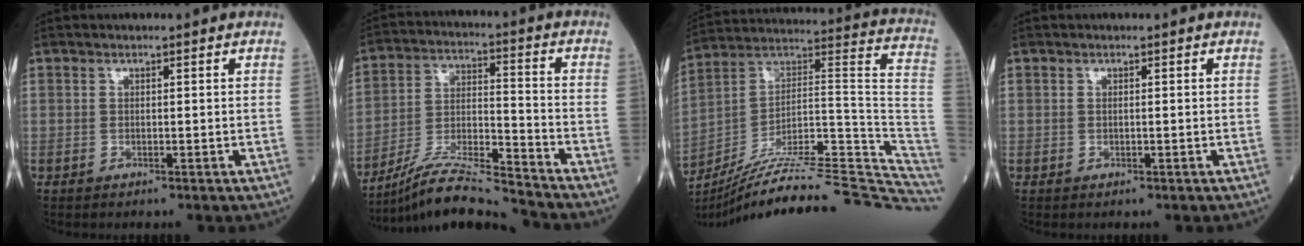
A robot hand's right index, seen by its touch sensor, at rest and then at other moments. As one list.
[{"total": 12.1, "force": [-11.4, -1.1, 3.9], "torque": [-0.074, 0.006, -0.208]}, {"total": 28.8, "force": [-25.5, 1.5, 13.3], "torque": [-0.119, 0.025, -0.375]}, {"total": 0.0}]